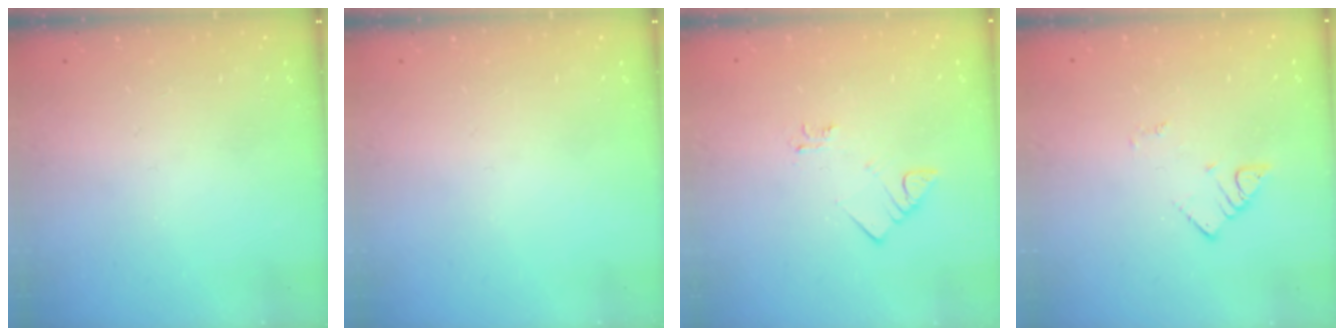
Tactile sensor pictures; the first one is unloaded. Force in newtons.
{"total": 0.0}
{"total": 3.3, "press": 3.2, "slide": 0.4}
{"total": 2.7, "press": 2.7, "slide": 0.4}